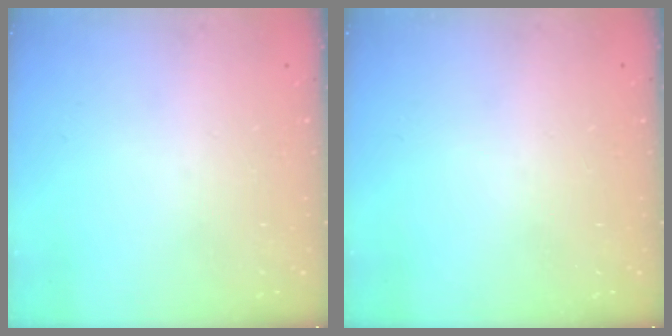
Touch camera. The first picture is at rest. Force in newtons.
{"total": 0.0}